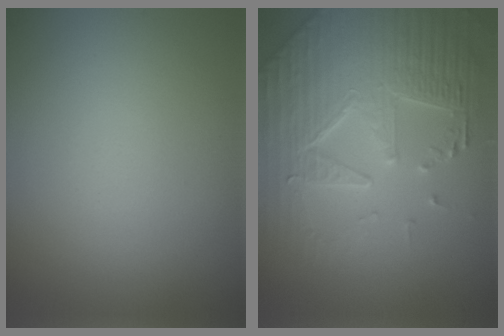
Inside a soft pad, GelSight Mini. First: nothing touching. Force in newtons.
{"total": 7.3, "press": 5.7, "slide": 4.4}